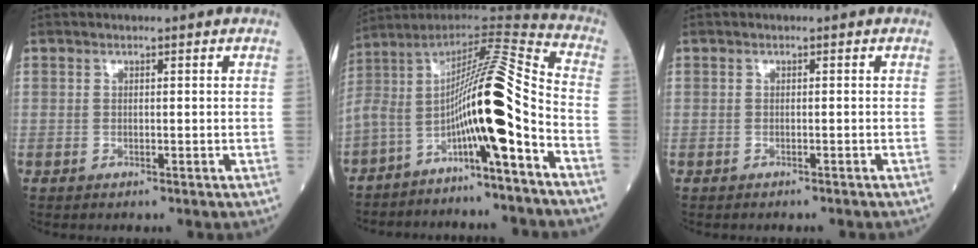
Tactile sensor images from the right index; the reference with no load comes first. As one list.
[{"total": 14.9, "force": [-6.5, -1.1, 13.3], "torque": [-0.216, 0.035, -0.118]}, {"total": 1.5, "force": [-1.4, 0.0, 0.5], "torque": [-0.009, 0.000, -0.018]}]